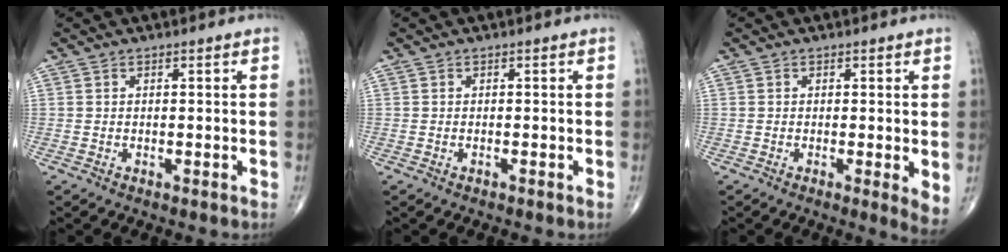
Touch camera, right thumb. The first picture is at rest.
{"total": 0.0}
{"total": 3.3, "force": [-0.2, 0.8, 3.2], "torque": [-0.047, -0.012, -0.009]}